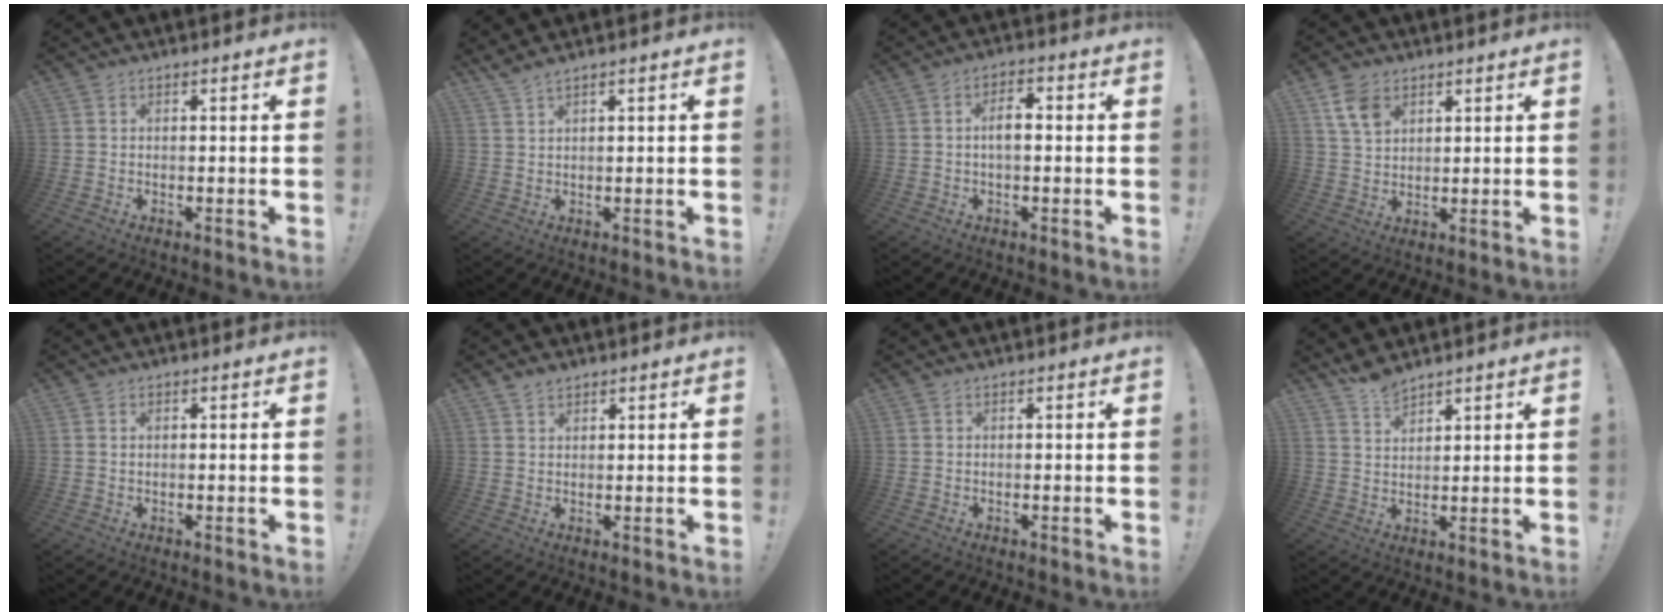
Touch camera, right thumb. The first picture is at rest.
{"total": 2.3, "force": [1.9, -0.2, 1.3], "torque": [-0.026, -0.010, 0.033]}
{"total": 5.1, "force": [-0.1, 2.4, 4.5], "torque": [-0.067, 0.007, -0.005]}
{"total": 7.6, "force": [4.0, 5.0, 4.0], "torque": [-0.066, -0.012, 0.080]}
{"total": 0.6, "force": [0.5, 0.3, 0.1], "torque": [-0.007, 0.003, 0.010]}
{"total": 2.3, "force": [1.9, 1.2, 0.7], "torque": [-0.014, -0.008, 0.035]}
{"total": 0.0}
{"total": 4.9, "force": [4.5, 1.4, 1.4], "torque": [-0.023, -0.030, 0.084]}